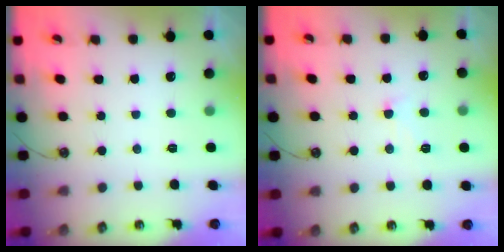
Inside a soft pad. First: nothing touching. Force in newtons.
{"total": 1.7, "press": 1.6, "slide": 0.7}